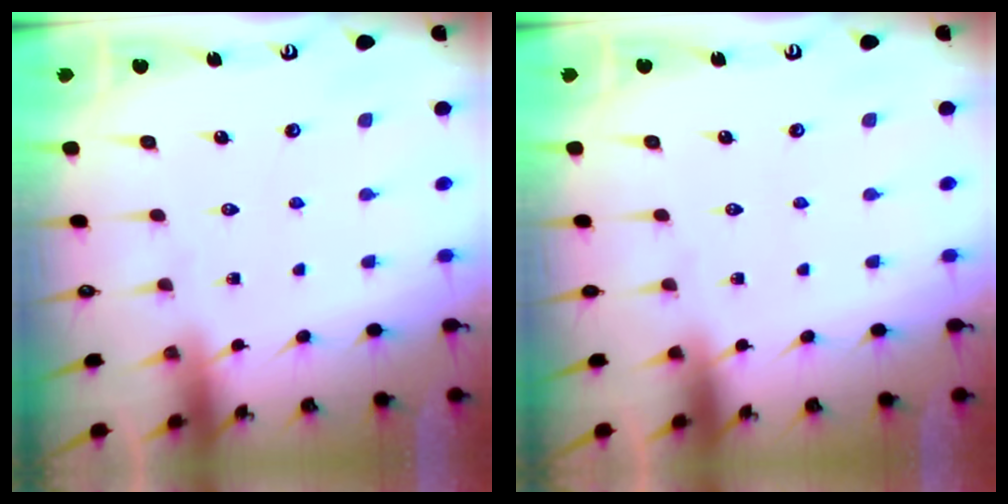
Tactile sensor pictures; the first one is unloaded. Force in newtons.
{"total": 0.0}